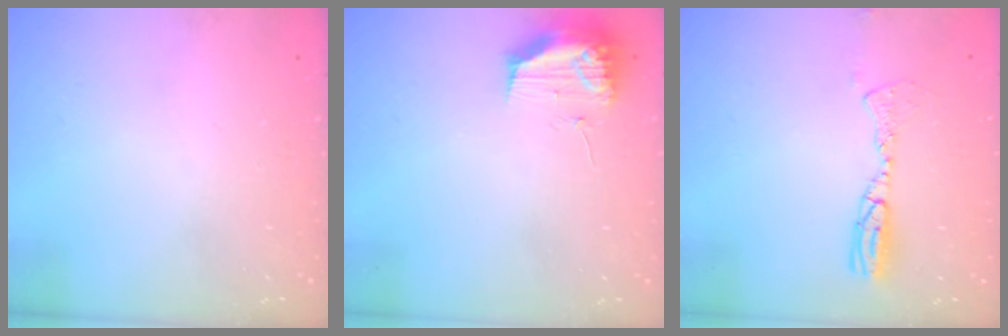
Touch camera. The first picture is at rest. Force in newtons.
{"total": 11.5, "press": 11.5, "slide": 0.7}
{"total": 9.2, "press": 8.9, "slide": 2.5}